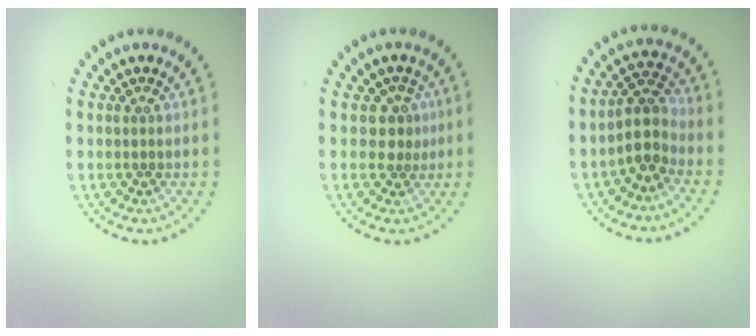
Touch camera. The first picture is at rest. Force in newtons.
{"total": 1.7, "press": 1.4, "slide": 0.9}
{"total": 2.9, "press": 2.2, "slide": 1.9}